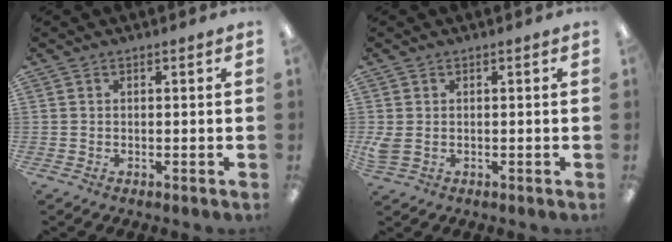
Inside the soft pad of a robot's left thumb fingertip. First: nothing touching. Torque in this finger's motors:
{"motor_torque": [-0.07, 0.08, 0.03, -0.06, 0.02]}